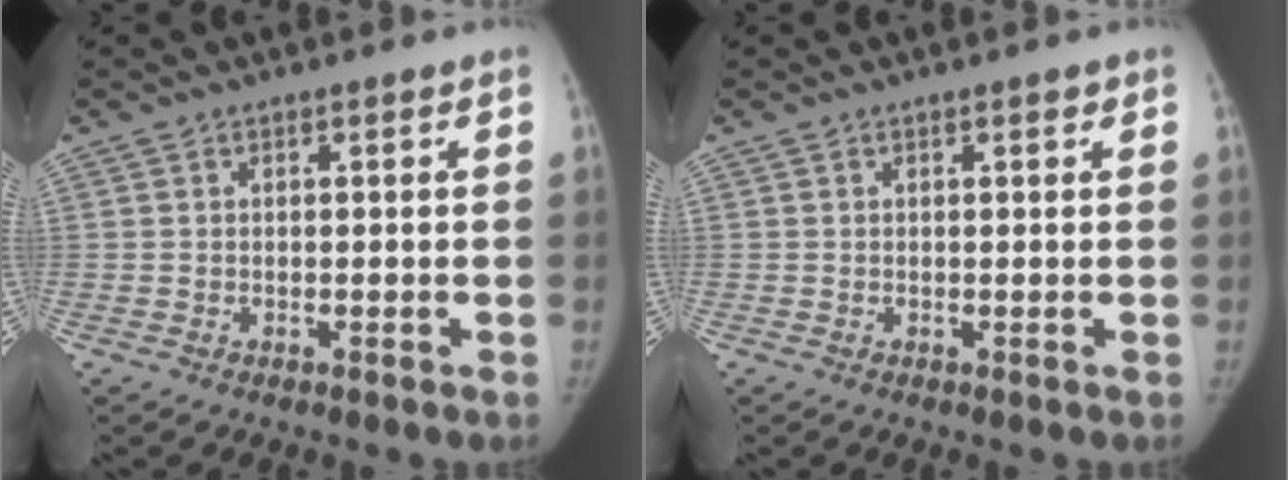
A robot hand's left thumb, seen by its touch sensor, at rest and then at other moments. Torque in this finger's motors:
{"motor_torque": [0.13, -0.01, 0.31, -0.18, 0.03]}